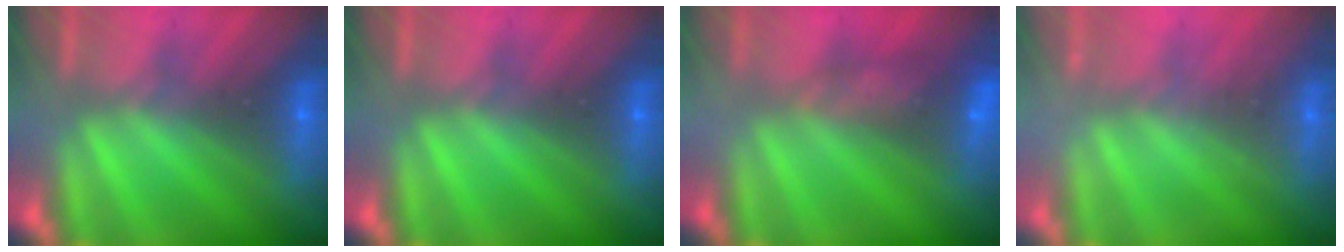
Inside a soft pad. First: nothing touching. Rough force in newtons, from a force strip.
{"total": 0.0}
{"total": 6.5}
{"total": 2.4}